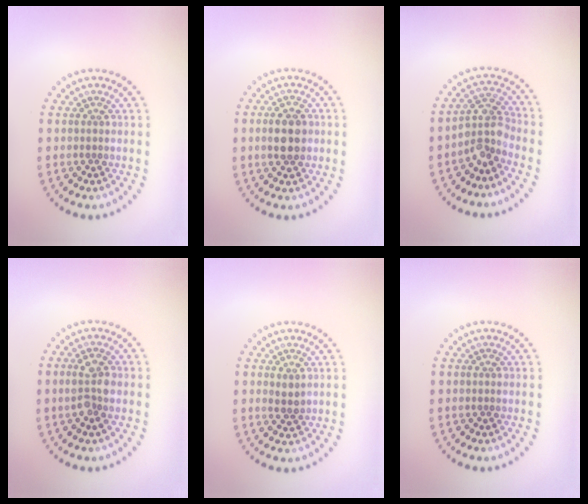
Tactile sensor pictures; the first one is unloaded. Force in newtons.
{"total": 3.6, "press": 3.6, "slide": 0.1}
{"total": 3.3, "press": 2.4, "slide": 2.3}
{"total": 2.4, "press": 2.4, "slide": 0.4}
{"total": 1.1, "press": 1.1, "slide": 0.4}
{"total": 0.0}